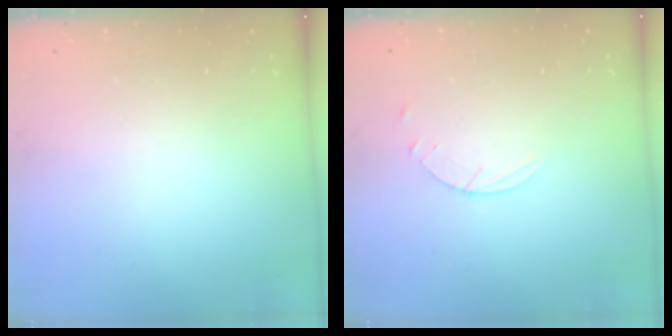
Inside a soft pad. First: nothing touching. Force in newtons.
{"total": 3.5, "press": 3.5, "slide": 0.4}